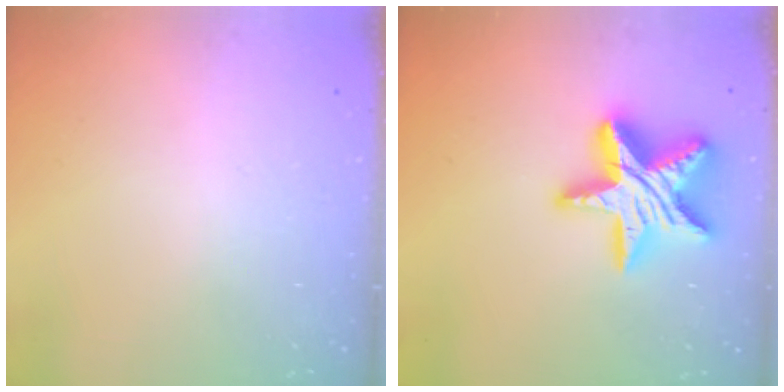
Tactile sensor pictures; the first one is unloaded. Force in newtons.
{"total": 20.7, "press": 20.7, "slide": 1.6}